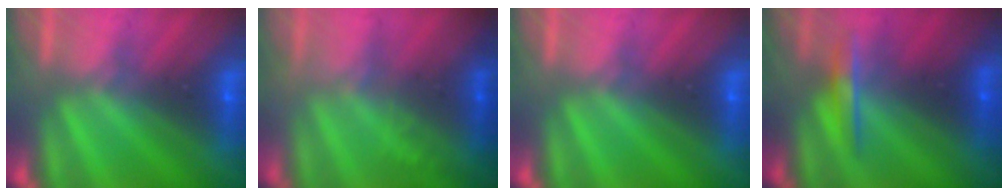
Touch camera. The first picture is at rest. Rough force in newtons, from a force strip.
{"total": 1.8}
{"total": 0.0}
{"total": 1.7}